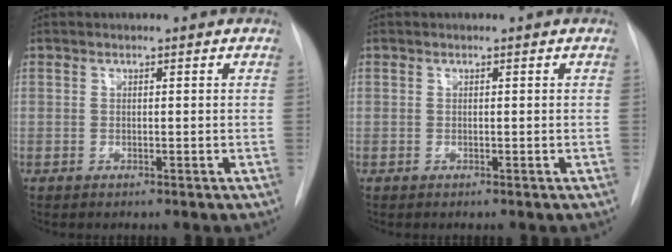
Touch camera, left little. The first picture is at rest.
{"total": 0.0}